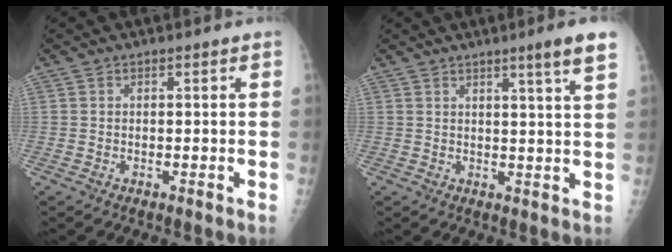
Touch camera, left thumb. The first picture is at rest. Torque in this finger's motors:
{"motor_torque": [0.71, -0.49, 0.44, -0.43, 0.14]}